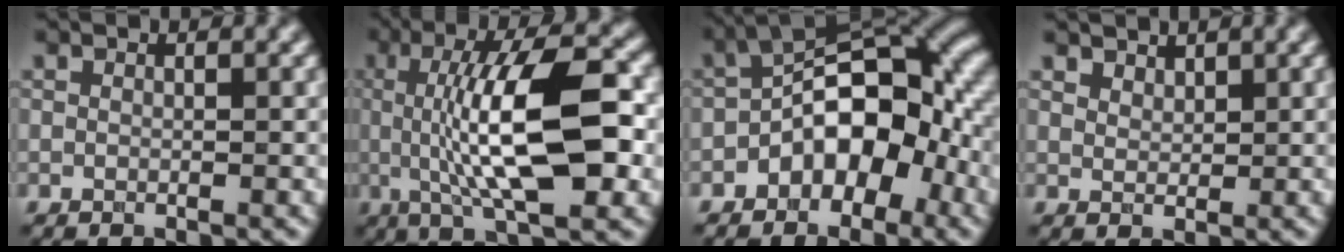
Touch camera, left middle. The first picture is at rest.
{"total": 11.0, "force": [0.0, 3.3, 10.5], "torque": [-0.163, 0.010, 0.001]}
{"total": 8.8, "force": [-2.6, 4.9, 6.9], "torque": [-0.091, 0.024, -0.053]}
{"total": 2.3, "force": [2.1, 0.8, 0.2], "torque": [-0.010, -0.006, 0.047]}